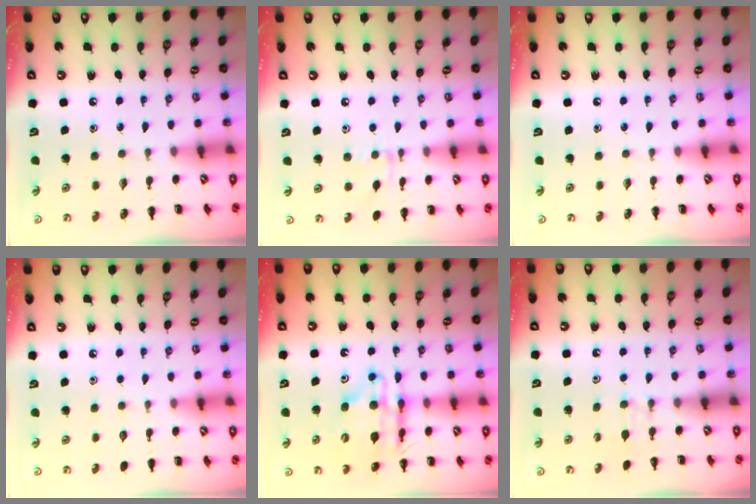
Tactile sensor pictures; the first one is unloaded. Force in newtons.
{"total": 5.5, "press": 5.4, "slide": 1.2}
{"total": 0.0}
{"total": 0.0}
{"total": 13.3, "press": 12.8, "slide": 3.6}
{"total": 4.2, "press": 3.9, "slide": 1.4}